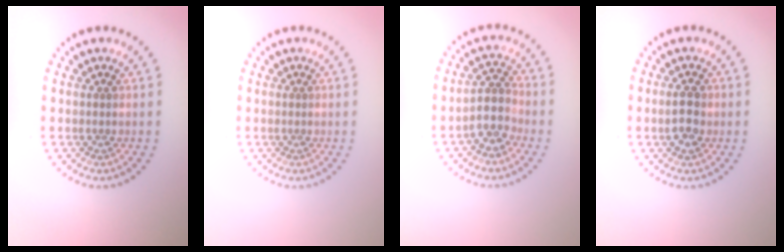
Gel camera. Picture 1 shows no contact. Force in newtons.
{"total": 0.0}
{"total": 2.9, "press": 2.6, "slide": 1.4}
{"total": 2.4, "press": 2.4, "slide": 0.2}